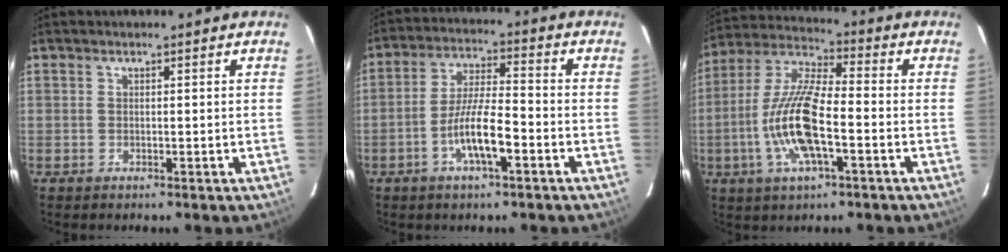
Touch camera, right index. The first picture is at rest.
{"total": 8.6, "force": [-3.8, 1.6, 7.6], "torque": [-0.150, -0.001, -0.068]}
{"total": 14.3, "force": [-4.0, 4.1, 13.1], "torque": [-0.274, -0.004, -0.082]}